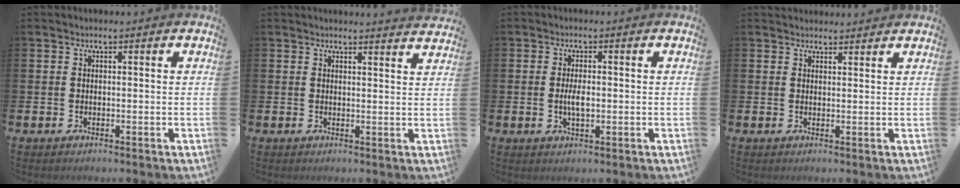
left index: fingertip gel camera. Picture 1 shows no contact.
{"total": 2.2, "force": [2.2, -0.1, -0.2], "torque": [0.015, -0.019, 0.036]}
{"total": 2.9, "force": [0.0, 1.3, 2.6], "torque": [-0.035, -0.004, -0.005]}
{"total": 1.9, "force": [1.9, 0.6, -0.1], "torque": [0.012, -0.008, 0.032]}